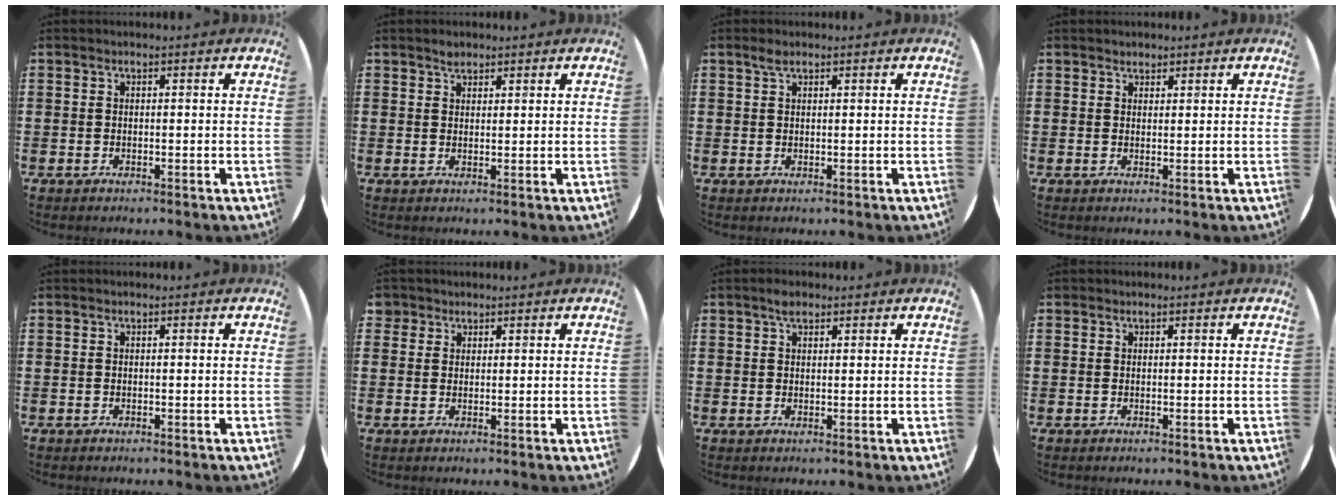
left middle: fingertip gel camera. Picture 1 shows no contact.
{"total": 1.4, "force": [1.3, 0.6, 0.3], "torque": [0.002, 0.000, 0.022]}
{"total": 1.3, "force": [0.9, 0.5, 0.9], "torque": [-0.019, 0.004, 0.015]}
{"total": 1.1, "force": [1.1, 0.4, 0.0], "torque": [0.006, -0.001, 0.019]}
{"total": 0.0}
{"total": 1.8, "force": [1.4, 1.1, 0.0], "torque": [0.004, 0.002, 0.027]}
{"total": 1.7, "force": [1.3, 0.7, 0.8], "torque": [-0.010, 0.002, 0.022]}
{"total": 0.0}